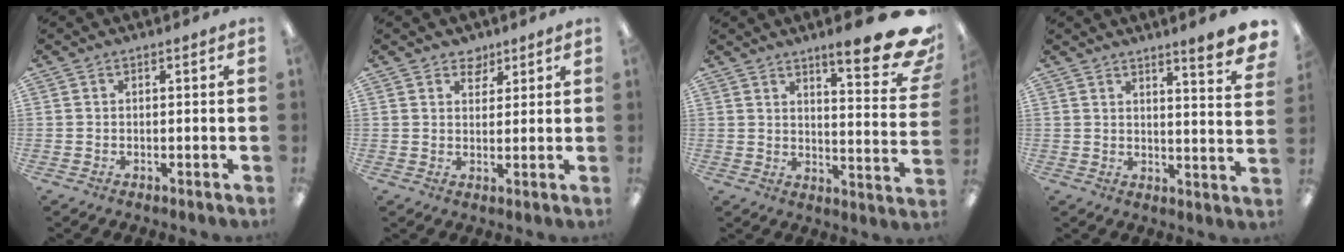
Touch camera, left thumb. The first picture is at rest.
{"total": 3.7, "force": [2.9, 2.2, 0.5], "torque": [0.006, -0.016, 0.050]}
{"total": 14.7, "force": [10.5, 2.7, 10.0], "torque": [-0.137, -0.072, 0.166]}
{"total": 7.7, "force": [6.0, 0.9, 4.8], "torque": [-0.057, -0.044, 0.095]}